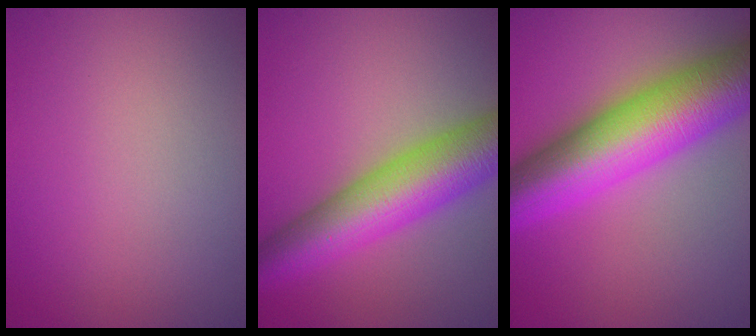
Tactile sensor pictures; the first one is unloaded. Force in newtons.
{"total": 9.5, "press": 9.5, "slide": 0.2}
{"total": 12.1, "press": 12.1, "slide": 0.2}